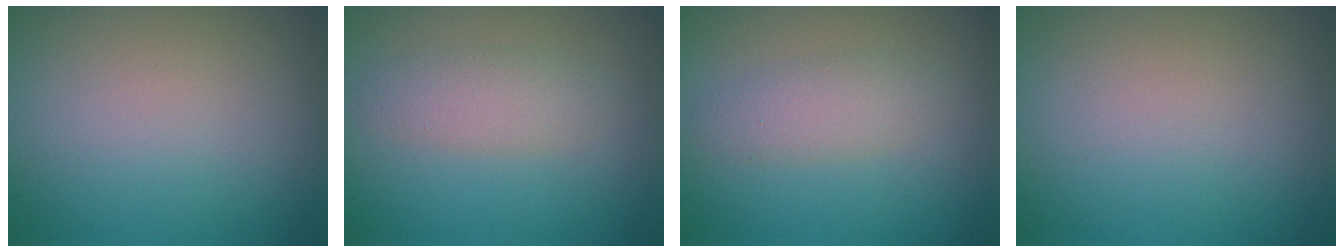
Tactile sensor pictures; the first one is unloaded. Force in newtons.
{"total": 2.3, "press": 2.3, "slide": 0.1}
{"total": 2.3, "press": 2.3, "slide": 0.1}
{"total": 0.0}